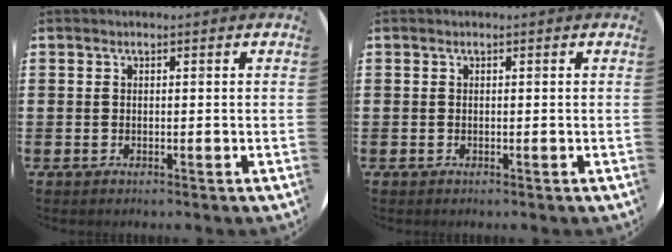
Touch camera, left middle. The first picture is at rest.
{"total": 0.0}